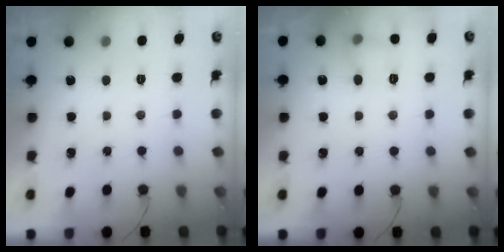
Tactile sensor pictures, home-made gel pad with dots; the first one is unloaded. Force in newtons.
{"total": 5.7, "press": 5.5, "slide": 1.7}